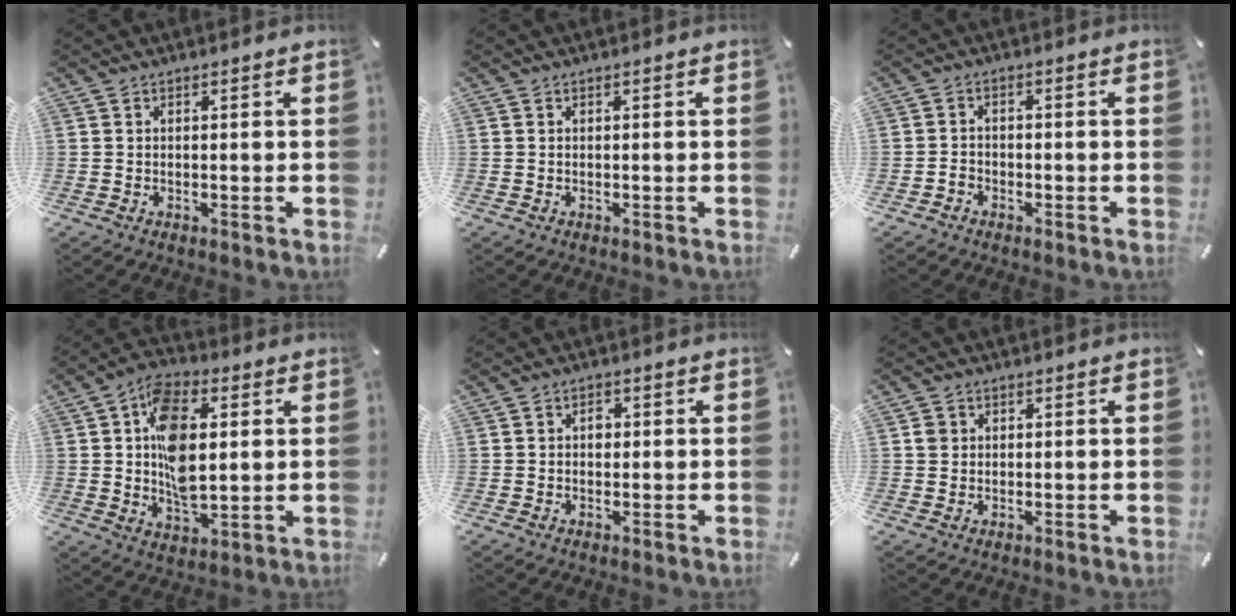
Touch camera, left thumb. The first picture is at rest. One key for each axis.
{"total": 0.0}
{"total": 2.0, "fx": -1.3, "fy": 1.3, "fz": 0.7, "tx": -0.012, "ty": 0.008, "tz": -0.028}
{"total": 13.7, "fx": 2.1, "fy": 8.5, "fz": 10.6, "tx": -0.181, "ty": 0.002, "tz": 0.037}
{"total": 2.0, "fx": 0.1, "fy": 1.6, "fz": 1.3, "tx": -0.004, "ty": -0.004, "tz": -0.005}
{"total": 2.1, "fx": 0.4, "fy": 2.0, "fz": 0.5, "tx": -0.003, "ty": 0.002, "tz": 0.003}